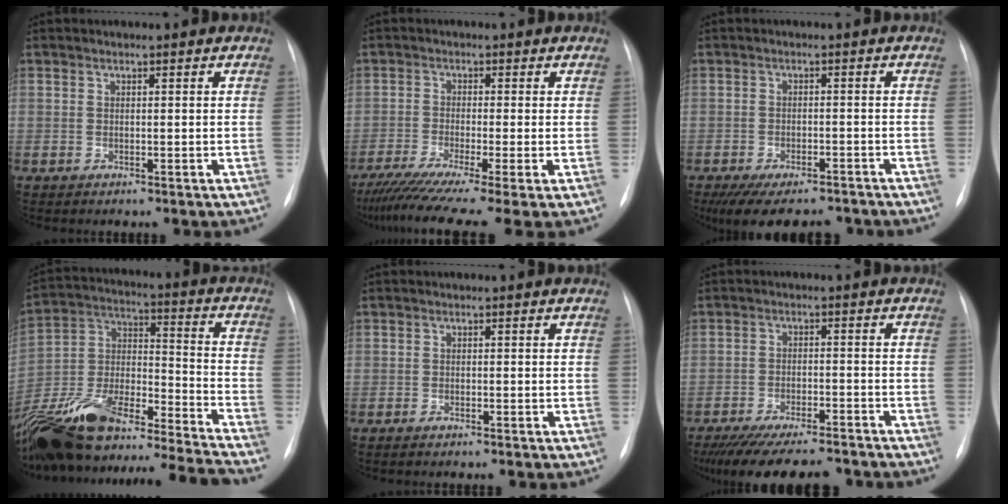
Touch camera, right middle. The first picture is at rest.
{"total": 12.3, "force": [-8.7, 0.1, 8.7], "torque": [-0.155, -0.032, -0.143]}
{"total": 11.7, "force": [-10.1, 3.6, 4.7], "torque": [-0.079, -0.002, -0.135]}
{"total": 26.4, "force": [-22.8, 2.3, 13.1], "torque": [-0.241, 0.003, -0.382]}
{"total": 0.8, "force": [-0.6, 0.1, 0.4], "torque": [-0.014, -0.002, -0.011]}
{"total": 15.7, "force": [-13.8, 3.0, 6.9], "torque": [-0.128, -0.019, -0.196]}